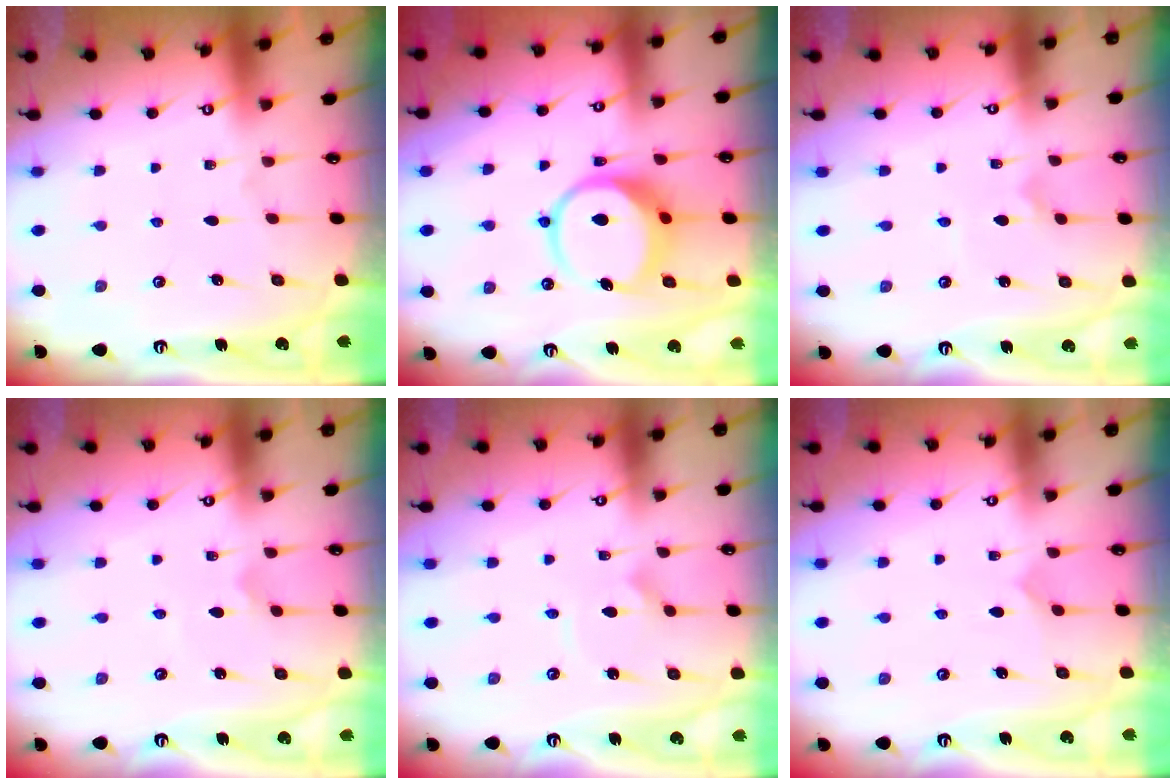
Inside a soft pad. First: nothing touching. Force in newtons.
{"total": 9.6, "press": 9.5, "slide": 1.3}
{"total": 2.0, "press": 2.0, "slide": 0.3}
{"total": 2.1, "press": 2.1, "slide": 0.6}
{"total": 2.2, "press": 2.2, "slide": 0.1}
{"total": 2.8, "press": 2.7, "slide": 0.2}